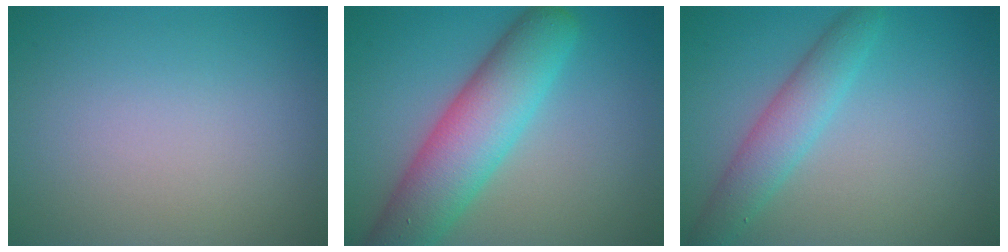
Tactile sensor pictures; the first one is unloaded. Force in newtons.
{"total": 8.1, "press": 8.1, "slide": 0.2}
{"total": 3.6, "press": 3.6, "slide": 0.1}